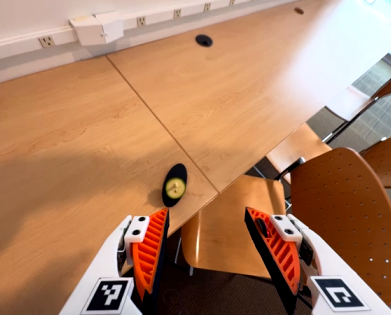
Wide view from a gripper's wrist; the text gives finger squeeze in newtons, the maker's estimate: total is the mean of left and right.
{"total": 0.0}